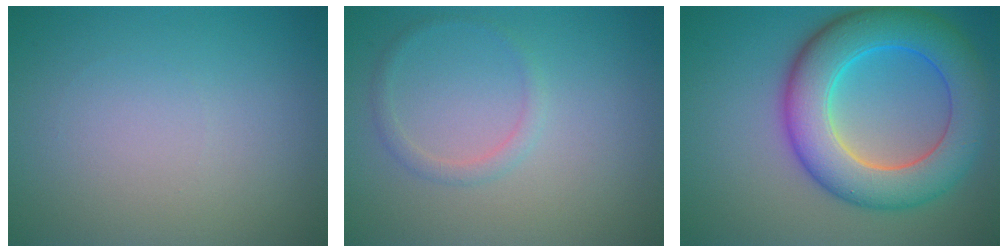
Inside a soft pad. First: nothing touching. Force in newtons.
{"total": 1.1, "press": 1.1, "slide": 0.1}
{"total": 9.2, "press": 9.2, "slide": 0.2}